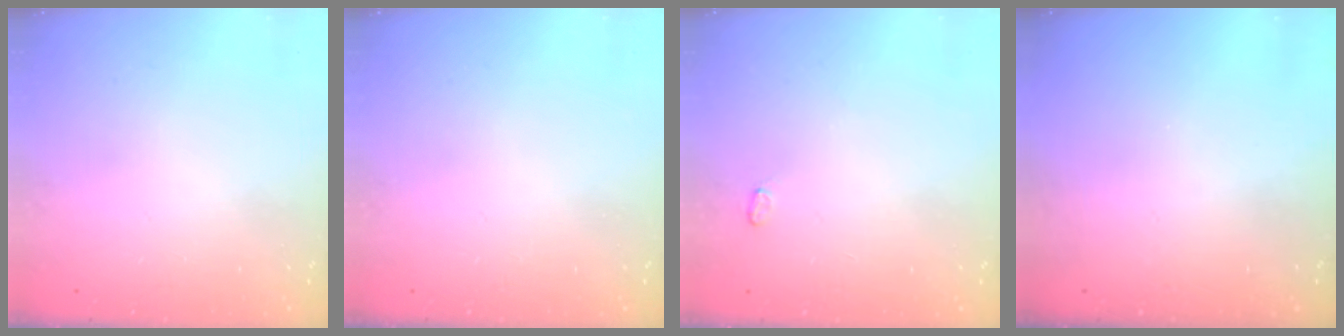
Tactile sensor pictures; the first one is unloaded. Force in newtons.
{"total": 0.0}
{"total": 2.6, "press": 2.6, "slide": 0.3}
{"total": 0.0}